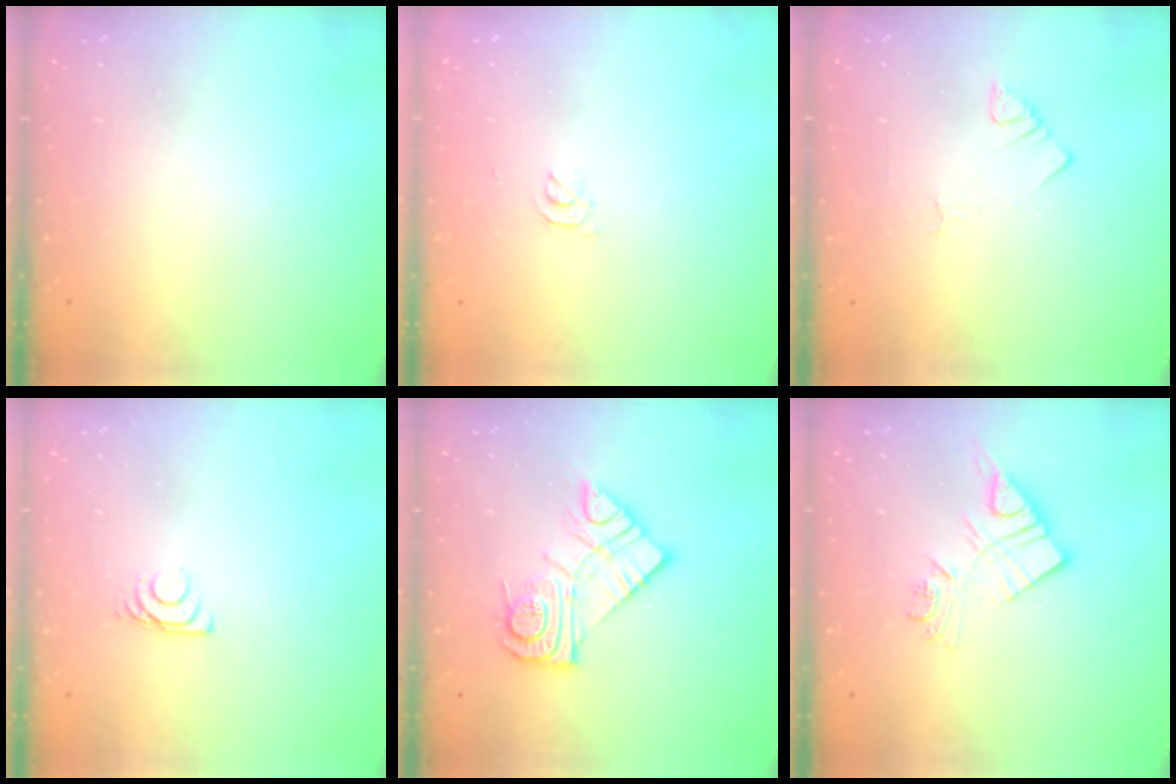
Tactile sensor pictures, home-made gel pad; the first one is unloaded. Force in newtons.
{"total": 2.9, "press": 2.9, "slide": 0.5}
{"total": 2.3, "press": 2.3, "slide": 0.4}
{"total": 5.4, "press": 5.3, "slide": 0.7}
{"total": 13.4, "press": 13.4, "slide": 1.1}
{"total": 10.8, "press": 10.7, "slide": 0.9}